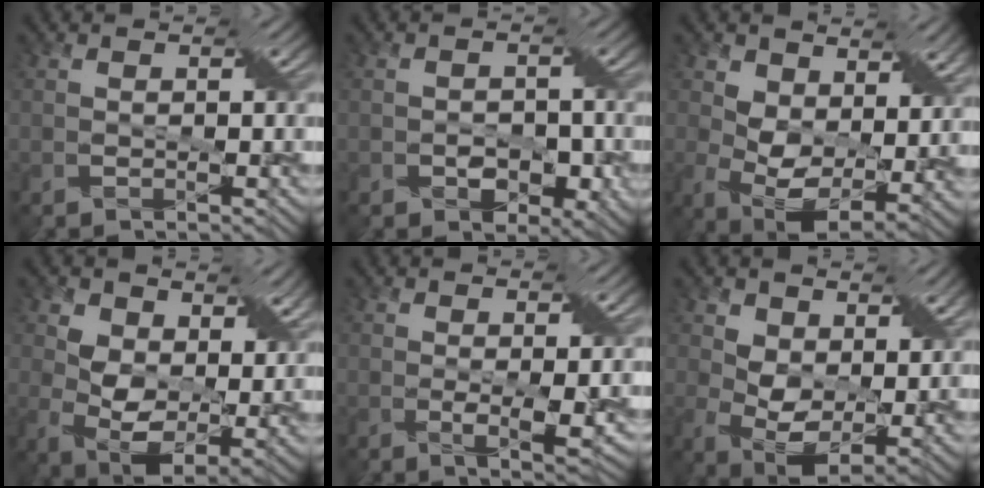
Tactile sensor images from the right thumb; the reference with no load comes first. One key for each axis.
{"total": 2.8, "fx": -0.9, "fy": 2.2, "fz": 1.4, "tx": -0.011, "ty": -0.004, "tz": -0.014}
{"total": 8.4, "fx": 3.1, "fy": 5.3, "fz": 5.7, "tx": -0.129, "ty": -0.012, "tz": 0.057}
{"total": 11.2, "fx": 4.3, "fy": 7.0, "fz": 7.6, "tx": -0.168, "ty": -0.017, "tz": 0.086}
{"total": 3.0, "fx": 0.1, "fy": 0.4, "fz": 2.9, "tx": -0.050, "ty": -0.009, "tz": 0.007}
{"total": 7.4, "fx": 2.8, "fy": 4.6, "fz": 5.0, "tx": -0.111, "ty": -0.014, "tz": 0.051}